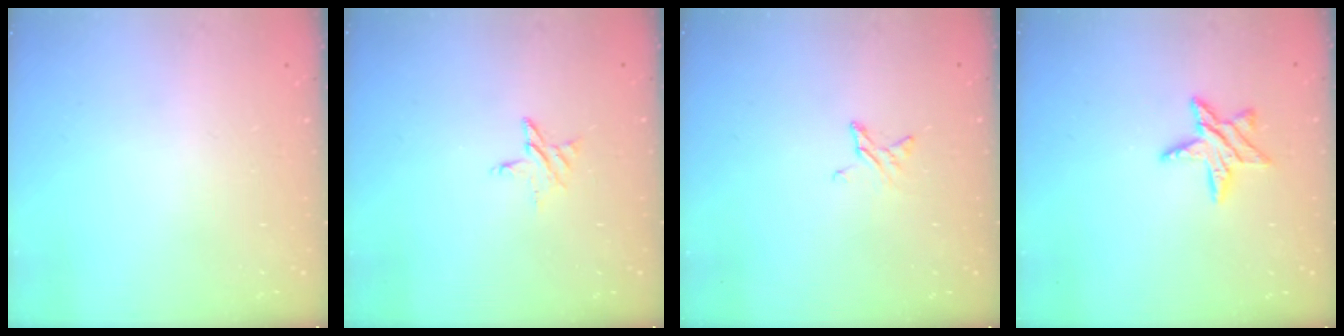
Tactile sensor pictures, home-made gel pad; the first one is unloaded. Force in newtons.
{"total": 4.7, "press": 4.7, "slide": 0.5}
{"total": 2.9, "press": 2.9, "slide": 0.3}
{"total": 8.9, "press": 8.9, "slide": 0.5}